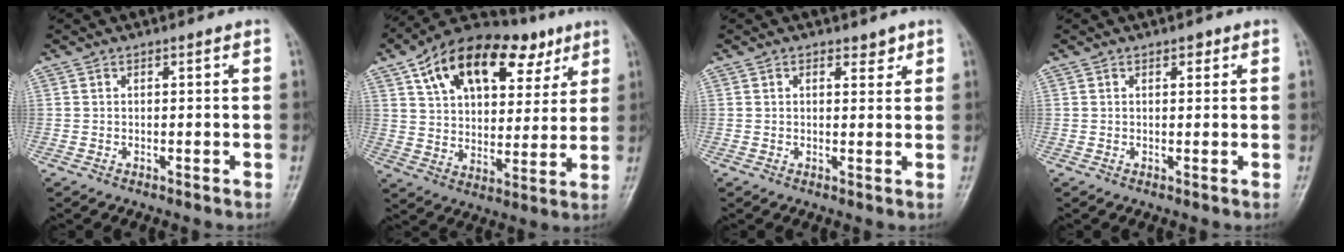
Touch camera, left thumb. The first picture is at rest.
{"total": 23.1, "force": [11.5, 13.1, 15.1], "torque": [-0.205, 0.004, 0.188]}
{"total": 2.4, "force": [1.5, 1.4, 1.3], "torque": [-0.003, -0.007, 0.020]}
{"total": 1.6, "force": [0.9, 0.9, 0.9], "torque": [0.000, -0.002, 0.010]}